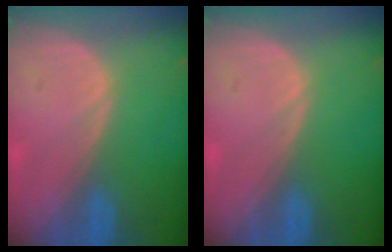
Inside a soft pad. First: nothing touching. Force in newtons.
{"total": 0.0}